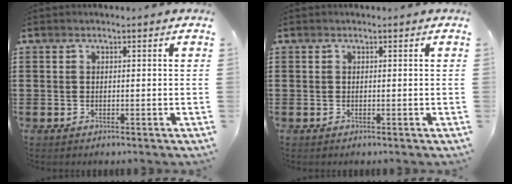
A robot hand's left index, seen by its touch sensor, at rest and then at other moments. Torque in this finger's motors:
{"motor_torque": [-0.01, 0.00, 0.00, 0.00]}